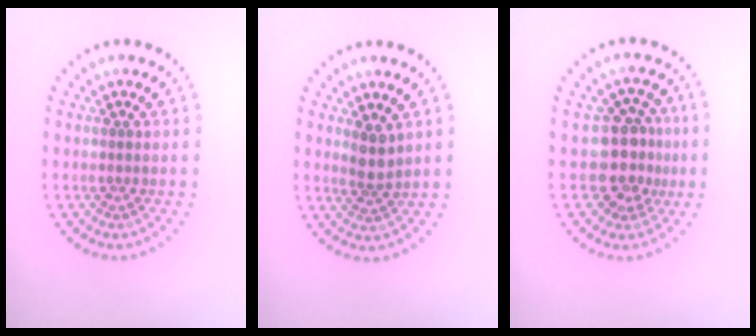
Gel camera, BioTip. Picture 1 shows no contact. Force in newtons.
{"total": 2.1, "press": 1.8, "slide": 1.2}
{"total": 3.8, "press": 3.4, "slide": 1.8}